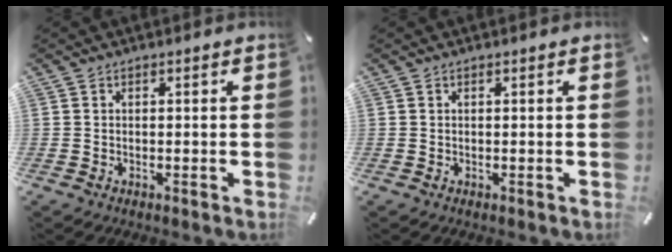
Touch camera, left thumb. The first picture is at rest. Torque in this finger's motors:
{"motor_torque": [0.02, -0.08, -0.01, -0.03, 0.00]}